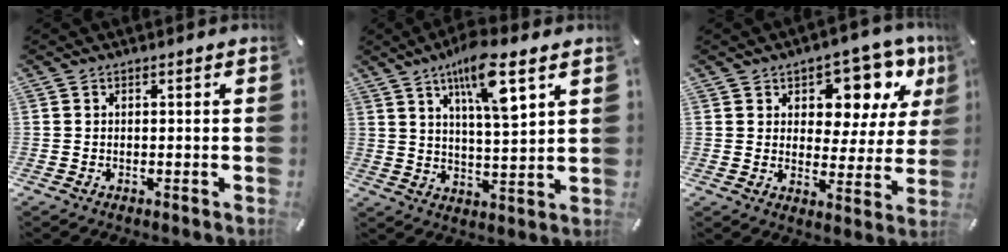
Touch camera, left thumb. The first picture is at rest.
{"total": 12.0, "force": [7.3, 2.6, 9.1], "torque": [-0.161, -0.030, 0.123]}
{"total": 12.5, "force": [7.6, 7.8, 6.1], "torque": [-0.075, -0.058, 0.130]}